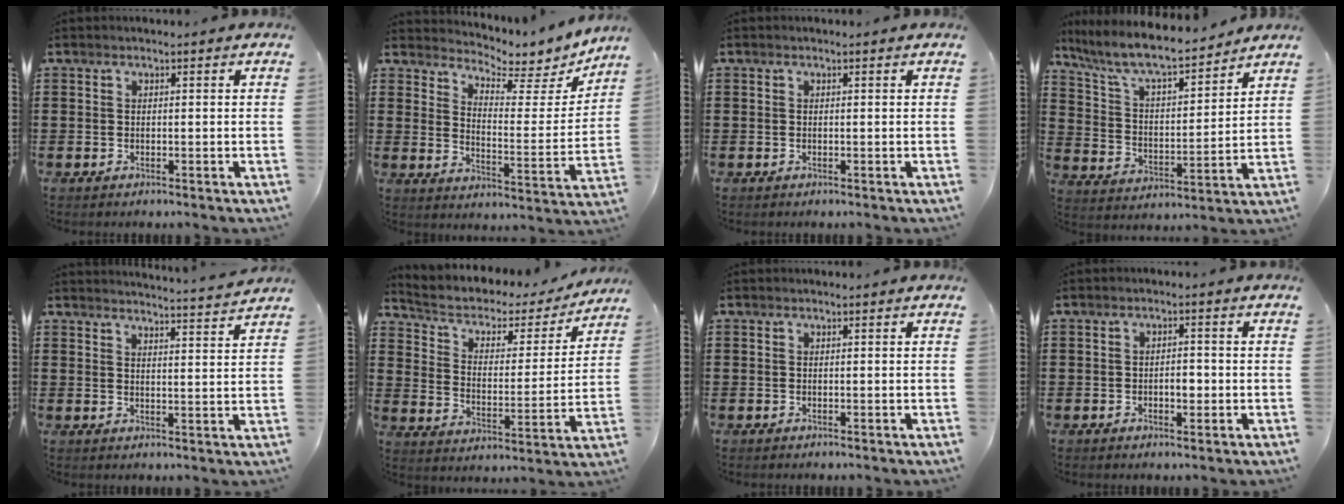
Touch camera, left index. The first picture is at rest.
{"total": 4.7, "force": [4.5, 0.5, 0.9], "torque": [-0.031, -0.050, 0.070]}
{"total": 0.0}
{"total": 8.7, "force": [7.6, 1.2, 3.9], "torque": [-0.108, -0.043, 0.128]}
{"total": 3.4, "force": [3.3, -0.8, 0.4], "torque": [-0.013, -0.029, 0.054]}
{"total": 3.9, "force": [2.5, 2.4, 1.8], "torque": [-0.054, -0.017, 0.033]}
{"total": 0.0}
{"total": 2.5, "force": [-0.5, 1.2, 2.1], "torque": [-0.035, 0.001, -0.012]}